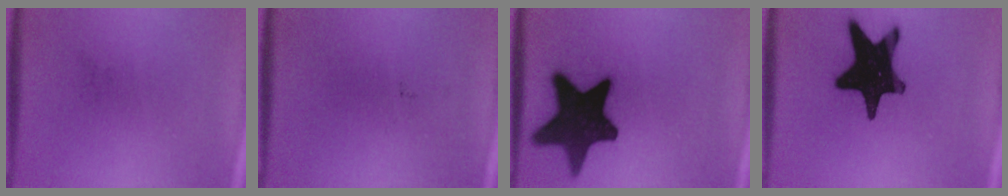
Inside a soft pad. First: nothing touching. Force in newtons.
{"total": 0.0}
{"total": 17.3}
{"total": 20.1}